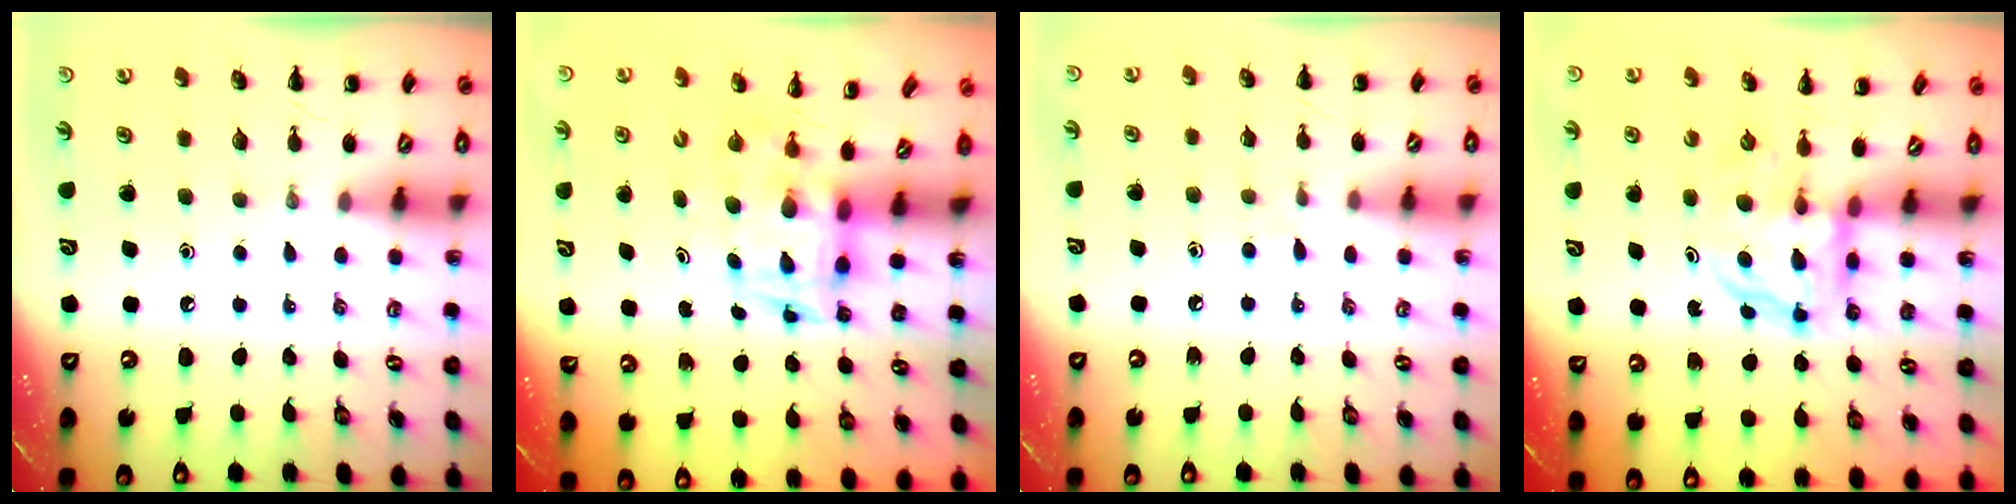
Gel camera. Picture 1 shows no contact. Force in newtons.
{"total": 3.6, "press": 3.5, "slide": 0.7}
{"total": 3.0, "press": 2.6, "slide": 1.4}
{"total": 4.7, "press": 4.6, "slide": 1.1}